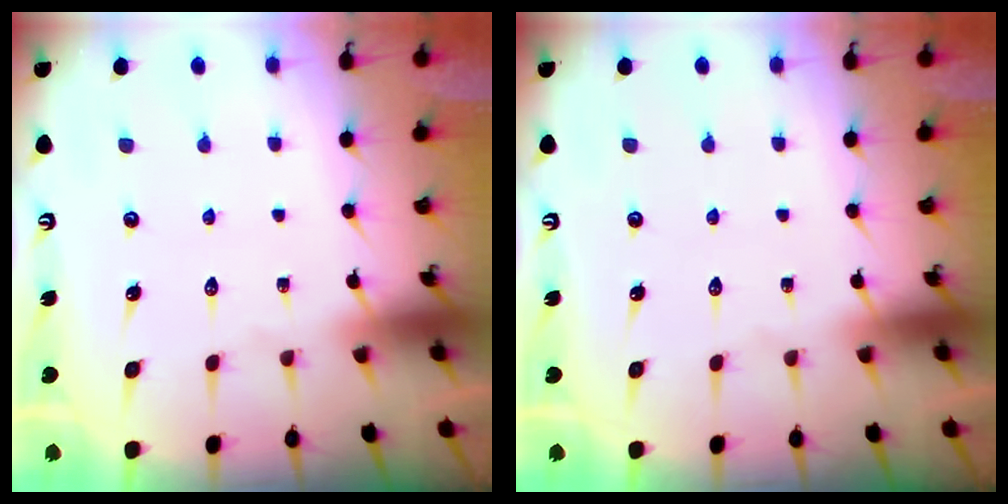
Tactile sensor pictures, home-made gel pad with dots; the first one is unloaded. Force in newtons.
{"total": 0.0}